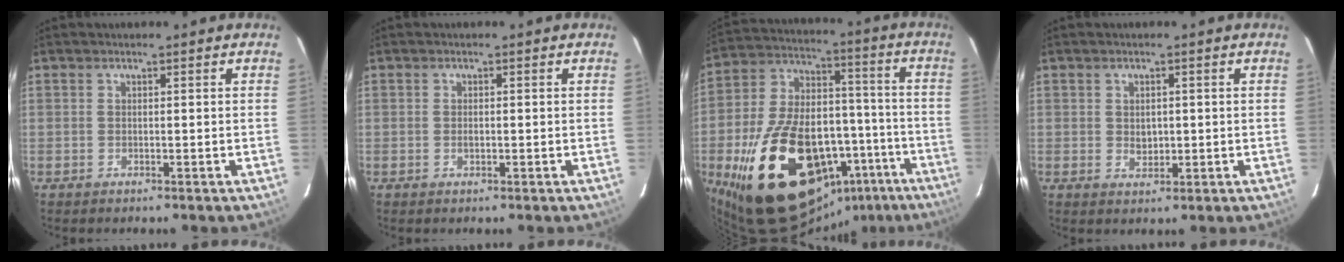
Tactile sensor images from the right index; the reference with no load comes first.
{"total": 1.0, "force": [-0.2, 0.6, 0.8], "torque": [-0.014, 0.001, -0.003]}
{"total": 32.5, "force": [-16.5, 17.2, 22.1], "torque": [-0.381, 0.018, -0.225]}
{"total": 2.7, "force": [0.0, 2.1, 1.6], "torque": [-0.023, 0.001, 0.004]}